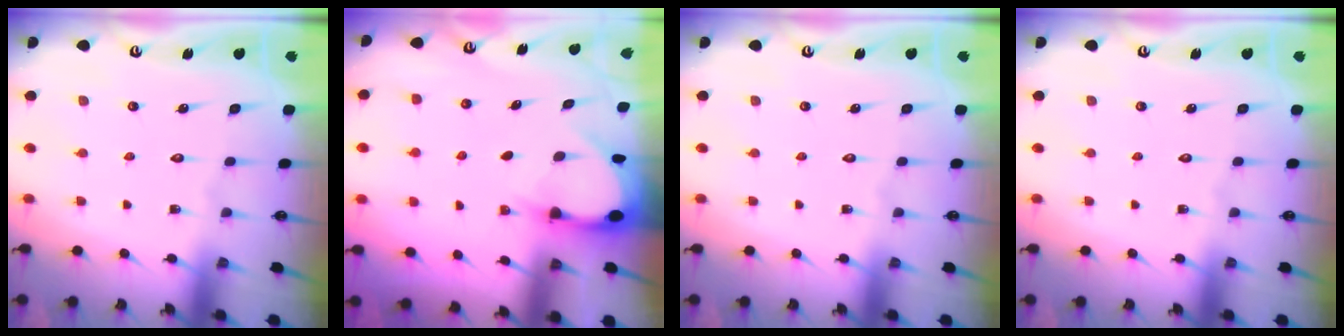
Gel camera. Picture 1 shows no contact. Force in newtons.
{"total": 3.0, "press": 2.9, "slide": 0.2}
{"total": 0.0}
{"total": 0.0}